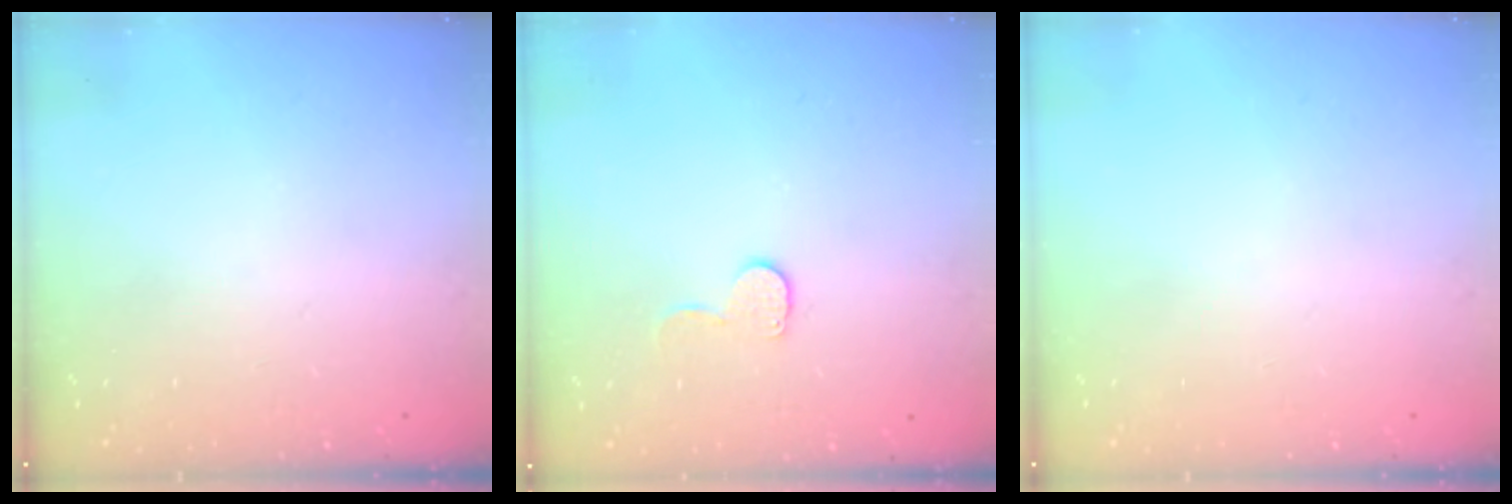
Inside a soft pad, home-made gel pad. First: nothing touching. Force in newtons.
{"total": 7.1, "press": 7.1, "slide": 0.4}
{"total": 0.0}